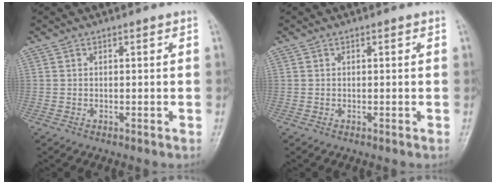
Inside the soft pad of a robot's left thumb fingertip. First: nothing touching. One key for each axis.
{"total": 0.0}